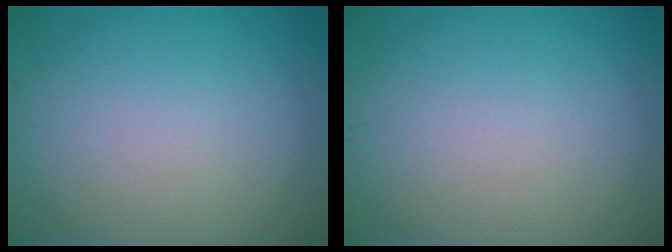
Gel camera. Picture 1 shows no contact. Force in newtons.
{"total": 0.0}